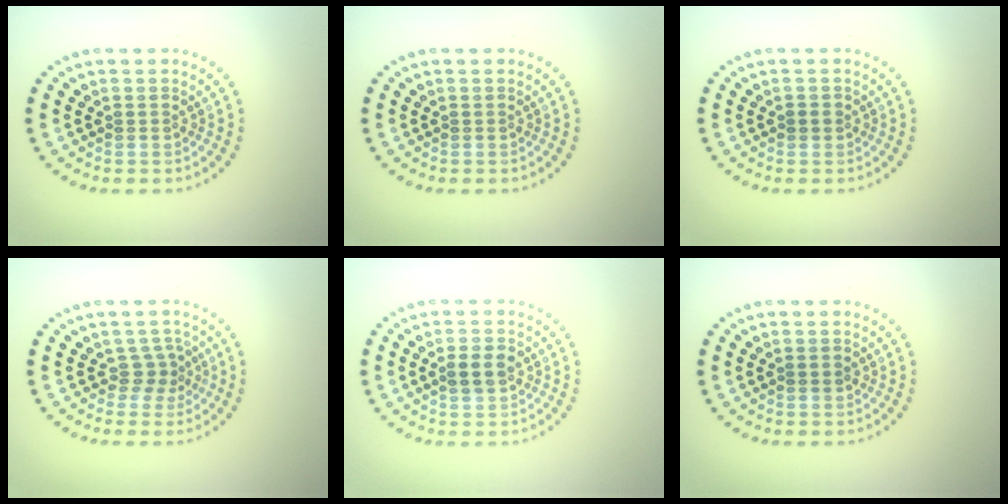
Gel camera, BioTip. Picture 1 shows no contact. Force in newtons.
{"total": 0.0}
{"total": 0.8, "press": 0.7, "slide": 0.4}
{"total": 1.8, "press": 1.2, "slide": 1.4}
{"total": 2.3, "press": 2.2, "slide": 0.2}
{"total": 0.8, "press": 0.8, "slide": 0.1}